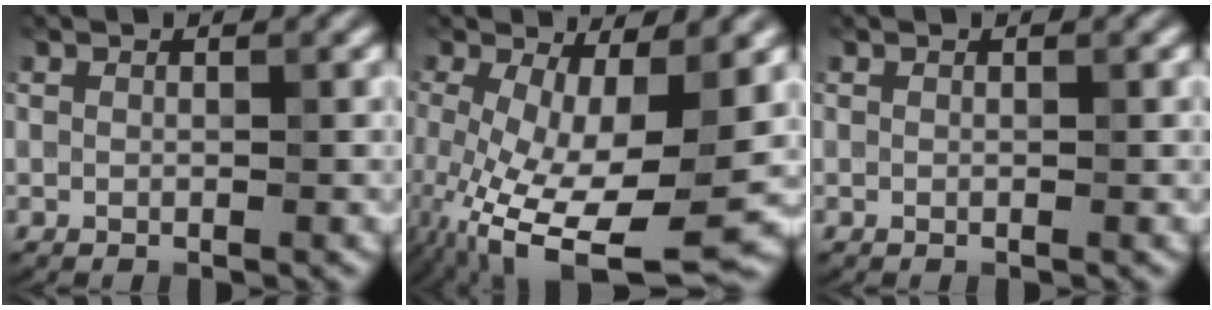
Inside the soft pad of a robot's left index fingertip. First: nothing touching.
{"total": 12.6, "force": [-3.3, 4.6, 11.2], "torque": [-0.199, -0.025, -0.052]}
{"total": 0.0}